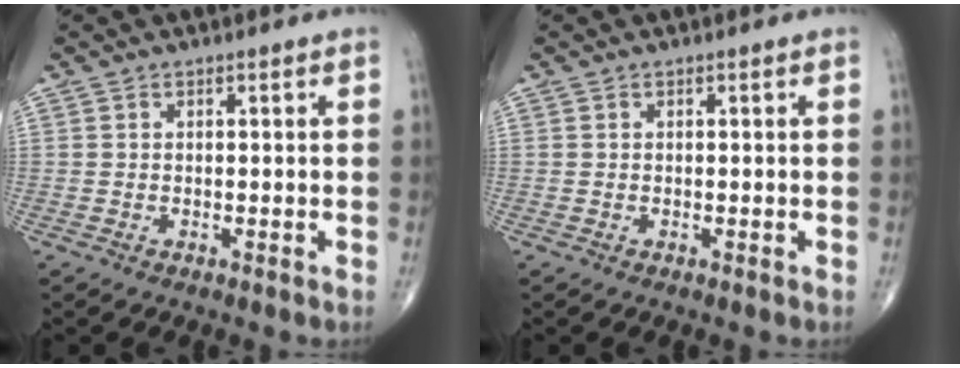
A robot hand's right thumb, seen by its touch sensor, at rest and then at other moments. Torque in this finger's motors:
{"motor_torque": [0.00, 0.00, -0.23, 0.23, 0.00]}